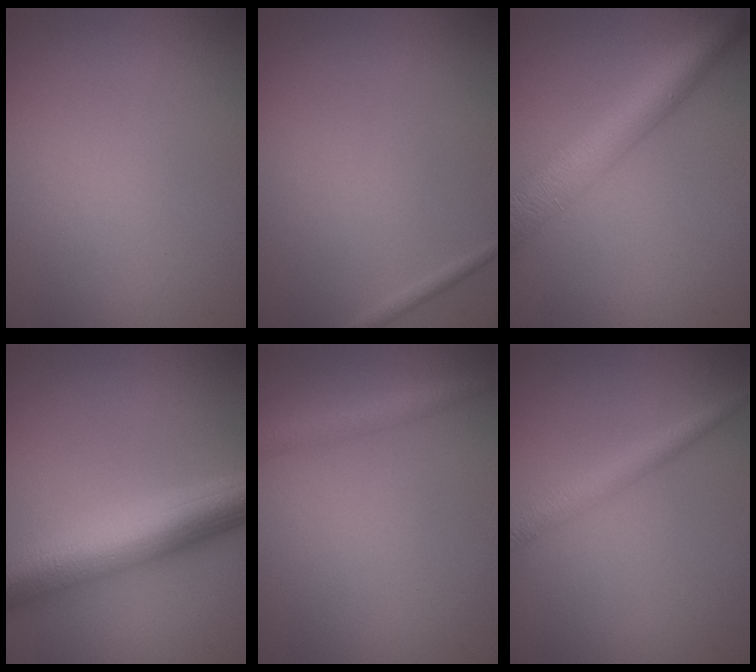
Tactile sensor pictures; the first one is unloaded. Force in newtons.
{"total": 0.6, "press": 0.6, "slide": 0.1}
{"total": 5.8, "press": 5.8, "slide": 0.2}
{"total": 8.6, "press": 8.5, "slide": 0.3}
{"total": 2.3, "press": 2.3, "slide": 0.1}
{"total": 2.5, "press": 2.5, "slide": 0.1}